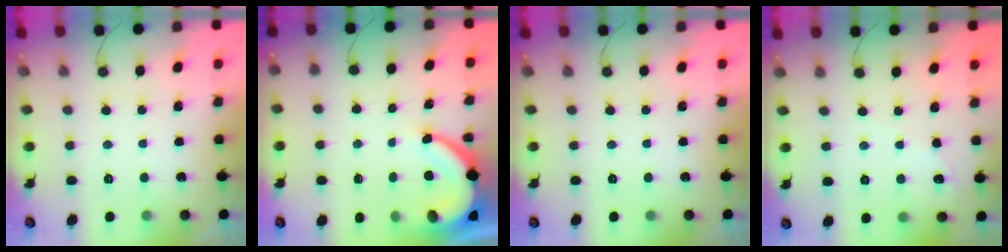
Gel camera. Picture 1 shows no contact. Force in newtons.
{"total": 7.6, "press": 7.6, "slide": 0.6}
{"total": 0.0}
{"total": 3.3, "press": 3.3, "slide": 0.4}